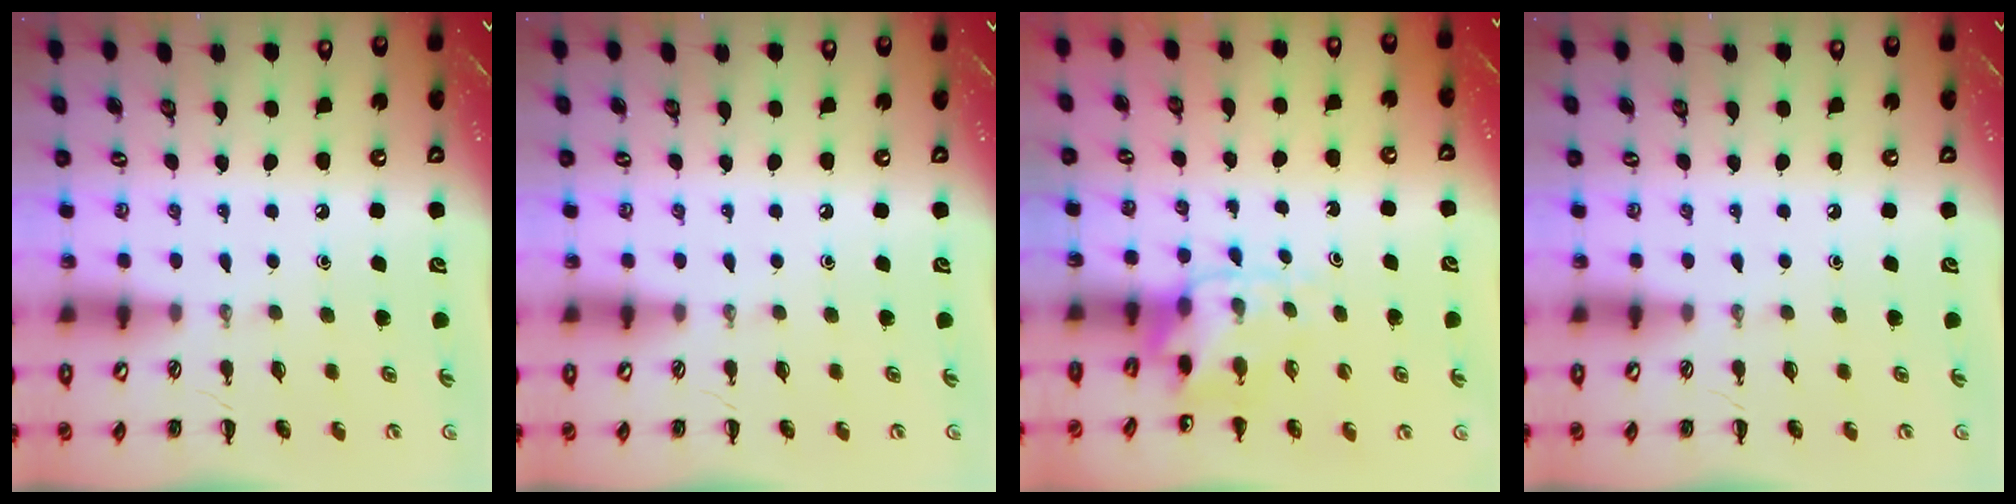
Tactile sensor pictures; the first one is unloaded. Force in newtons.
{"total": 0.0}
{"total": 4.6, "press": 4.6, "slide": 0.5}
{"total": 0.0}